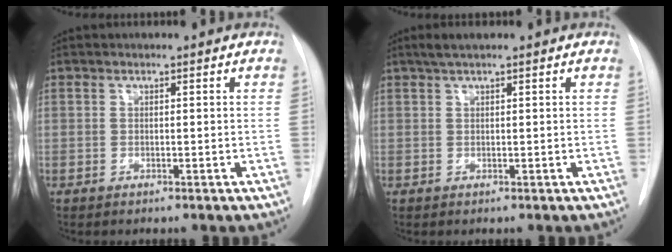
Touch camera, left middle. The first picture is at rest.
{"total": 2.0, "force": [1.5, 0.1, 1.4], "torque": [-0.031, 0.010, 0.026]}